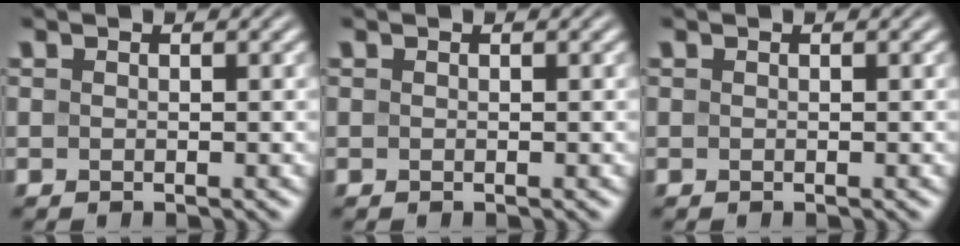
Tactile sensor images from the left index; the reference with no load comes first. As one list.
[{"total": 0.0}, {"total": 0.0}]